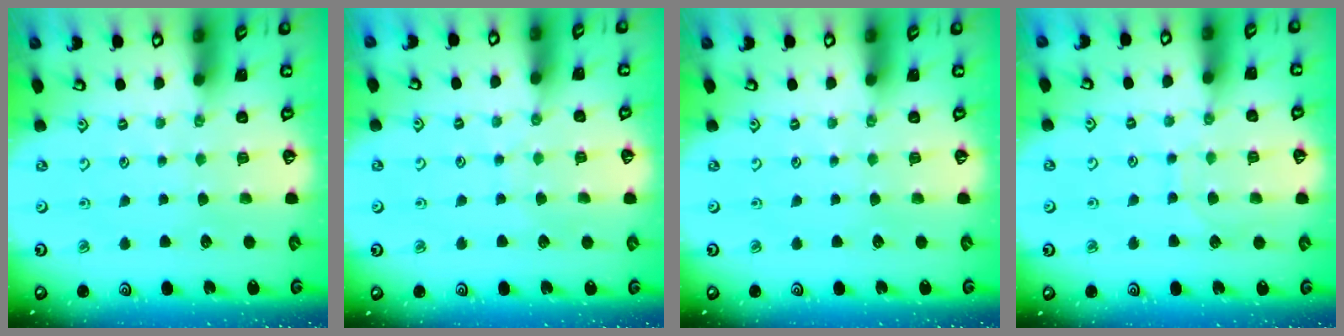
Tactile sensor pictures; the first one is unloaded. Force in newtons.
{"total": 4.7, "press": 4.7, "slide": 0.4}
{"total": 0.0}
{"total": 5.9, "press": 5.9, "slide": 0.5}